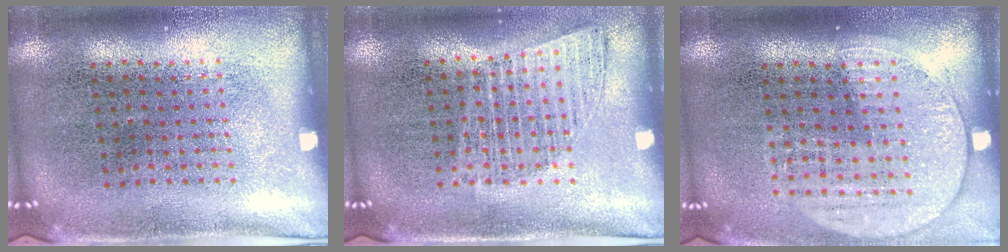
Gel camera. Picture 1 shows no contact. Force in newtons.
{"total": 1.0, "press": 1.0, "slide": 0.2}
{"total": 1.5, "press": 1.4, "slide": 0.5}